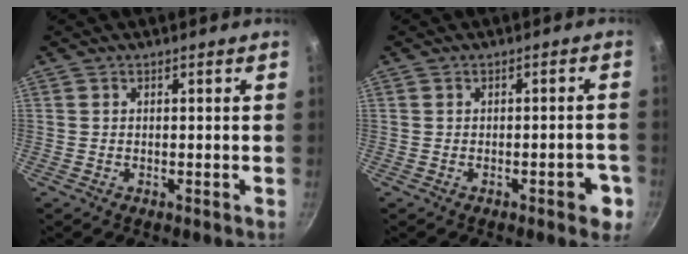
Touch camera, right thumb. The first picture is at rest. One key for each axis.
{"total": 4.5, "fx": -1.9, "fy": 1.7, "fz": 3.7, "tx": -0.029, "ty": 0.014, "tz": -0.025}